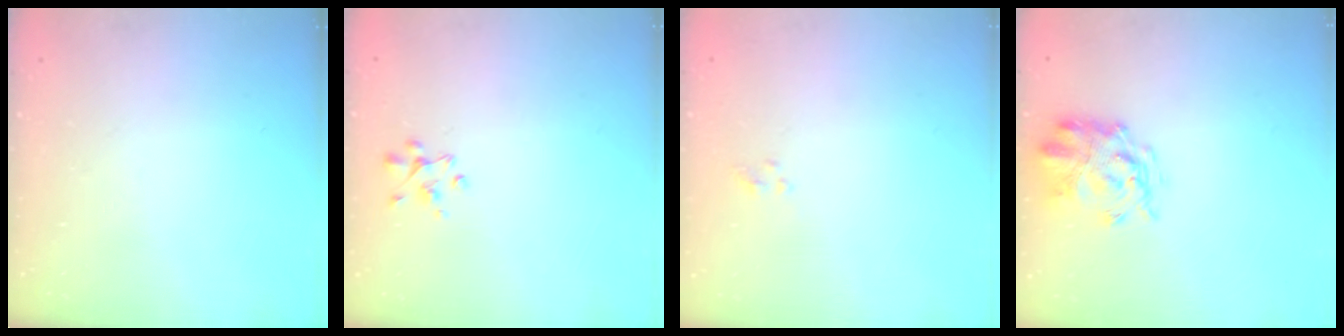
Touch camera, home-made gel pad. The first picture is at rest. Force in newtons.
{"total": 3.0, "press": 2.9, "slide": 0.9}
{"total": 1.2, "press": 1.0, "slide": 0.6}
{"total": 3.6, "press": 3.4, "slide": 1.1}